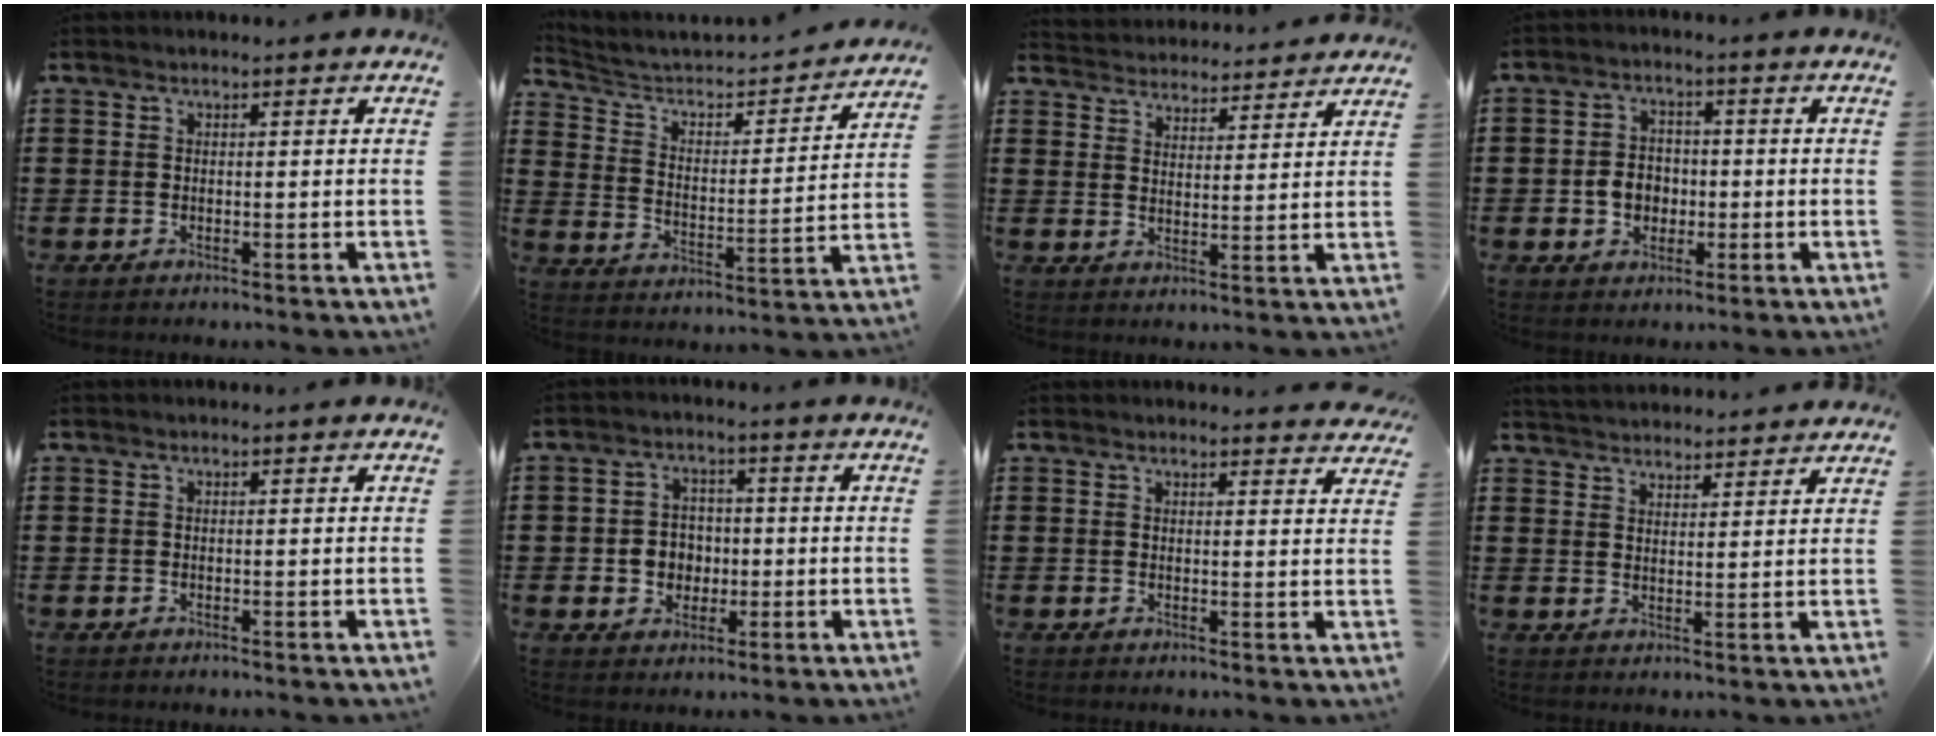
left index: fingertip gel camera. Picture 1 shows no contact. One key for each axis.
{"total": 3.6, "fx": 3.1, "fy": 1.6, "fz": 1.0, "tx": -0.045, "ty": -0.029, "tz": 0.040}
{"total": 4.0, "fx": 3.9, "fy": 0.0, "fz": -0.6, "tx": -0.006, "ty": -0.025, "tz": 0.069}
{"total": 4.6, "fx": -0.7, "fy": 3.8, "fz": 2.6, "tx": -0.050, "ty": 0.005, "tz": -0.018}
{"total": 0.0}
{"total": 4.5, "fx": -0.5, "fy": 4.1, "fz": 1.7, "tx": -0.038, "ty": 0.007, "tz": -0.013}
{"total": 2.0, "fx": 2.0, "fy": 0.2, "fz": 0.1, "tx": 0.001, "ty": -0.005, "tz": 0.037}
{"total": 3.3, "fx": 3.3, "fy": 0.1, "fz": -0.3, "tx": -0.006, "ty": -0.011, "tz": 0.061}